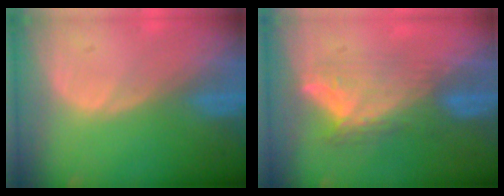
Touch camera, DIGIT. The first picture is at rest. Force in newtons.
{"total": 7.9, "press": 6.8, "slide": 4.1}